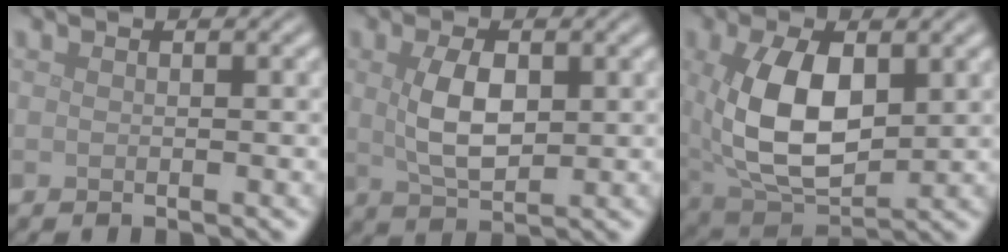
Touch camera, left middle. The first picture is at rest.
{"total": 4.3, "force": [0.7, 2.2, 3.6], "torque": [-0.080, -0.001, 0.017]}
{"total": 9.0, "force": [1.3, 4.9, 7.4], "torque": [-0.160, -0.006, 0.029]}